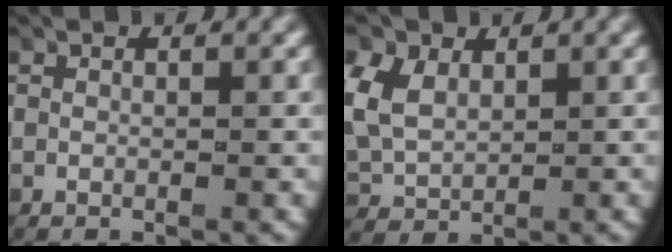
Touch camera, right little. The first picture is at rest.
{"total": 5.0, "force": [1.0, 4.1, 2.6], "torque": [-0.083, -0.008, 0.028]}